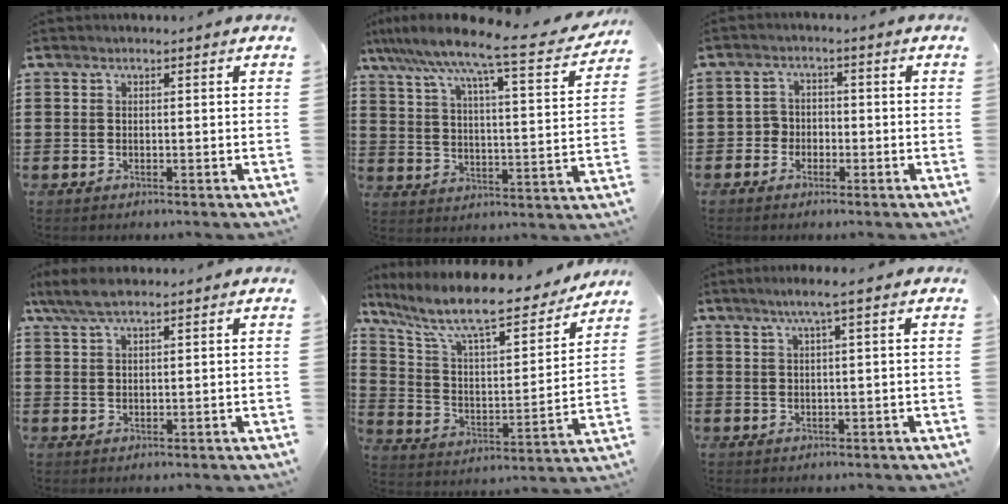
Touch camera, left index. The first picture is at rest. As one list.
[{"total": 8.7, "force": [7.3, -0.3, 4.7], "torque": [-0.114, -0.058, 0.113]}, {"total": 2.5, "force": [-1.3, 2.1, 0.4], "torque": [-0.017, 0.006, -0.032]}, {"total": 4.6, "force": [3.2, 1.1, 3.1], "torque": [-0.073, 0.001, 0.057]}, {"total": 11.5, "force": [9.5, 1.5, 6.3], "torque": [-0.154, -0.066, 0.160]}, {"total": 2.6, "force": [1.3, -0.3, 2.2], "torque": [-0.043, -0.001, 0.022]}]